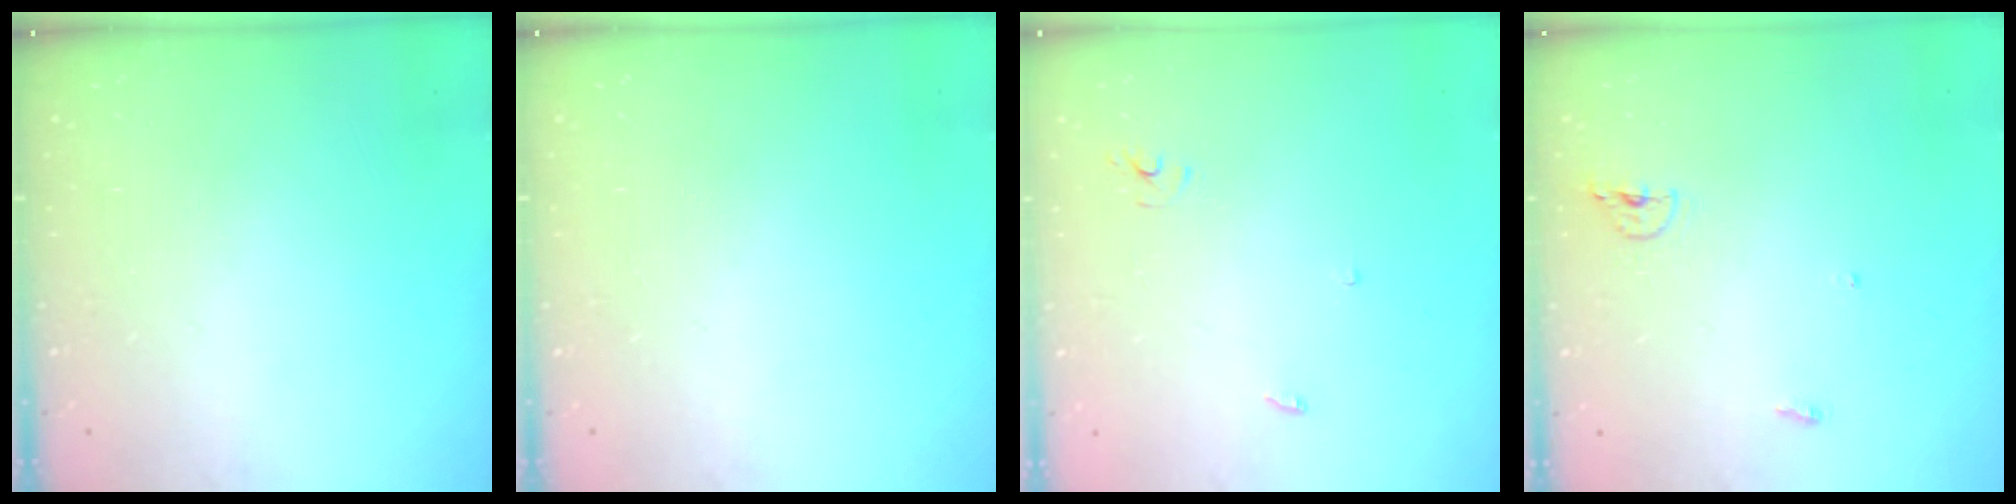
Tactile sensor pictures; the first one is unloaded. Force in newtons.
{"total": 0.0}
{"total": 2.5, "press": 2.5, "slide": 0.1}
{"total": 3.9, "press": 3.8, "slide": 0.8}